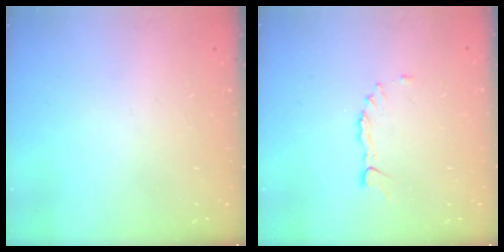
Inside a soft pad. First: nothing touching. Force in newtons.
{"total": 2.3, "press": 2.3, "slide": 0.2}